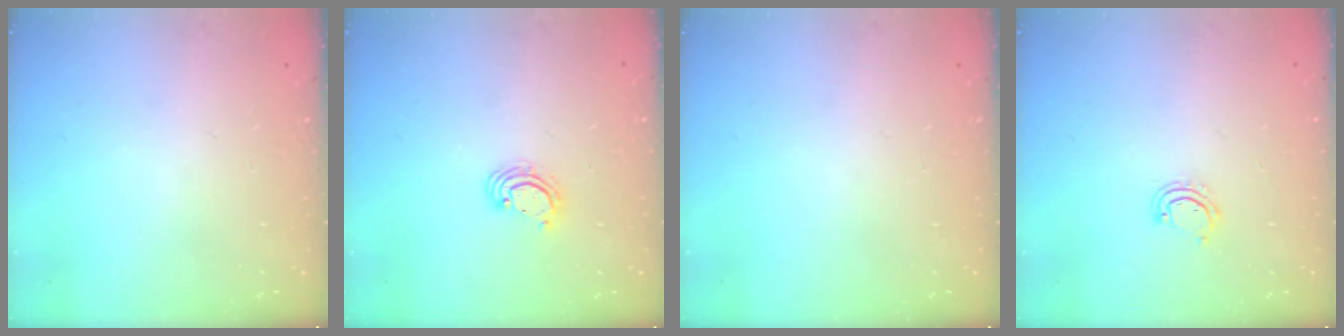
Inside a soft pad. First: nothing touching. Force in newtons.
{"total": 3.5, "press": 3.5, "slide": 0.3}
{"total": 0.0}
{"total": 2.7, "press": 2.7, "slide": 0.2}